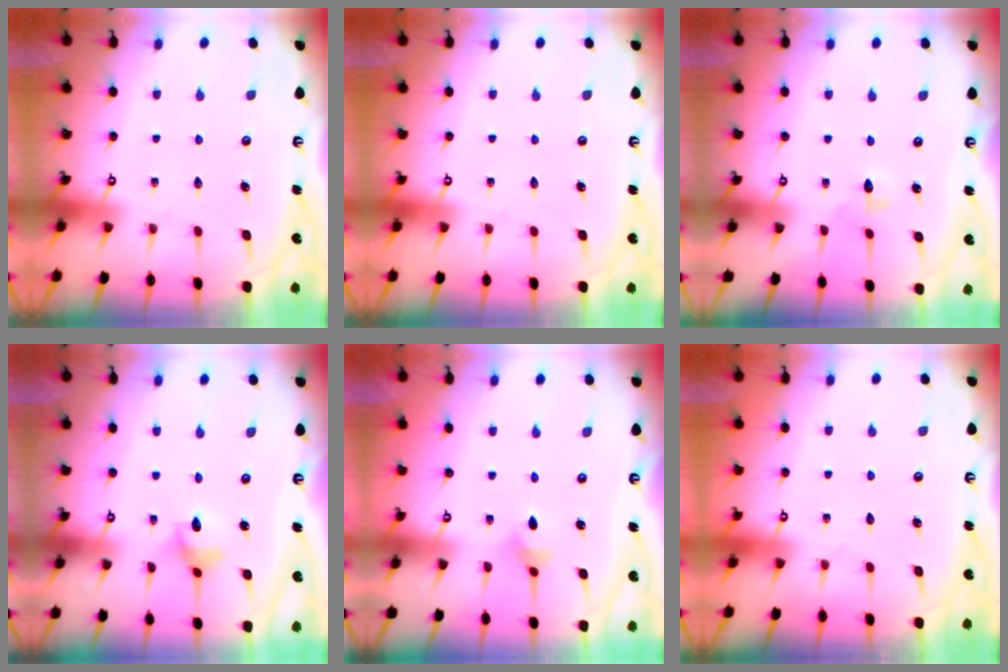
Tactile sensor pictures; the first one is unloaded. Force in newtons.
{"total": 0.0}
{"total": 3.2, "press": 3.1, "slide": 0.7}
{"total": 4.4, "press": 4.4, "slide": 0.1}
{"total": 3.9, "press": 3.8, "slide": 0.9}
{"total": 0.0}